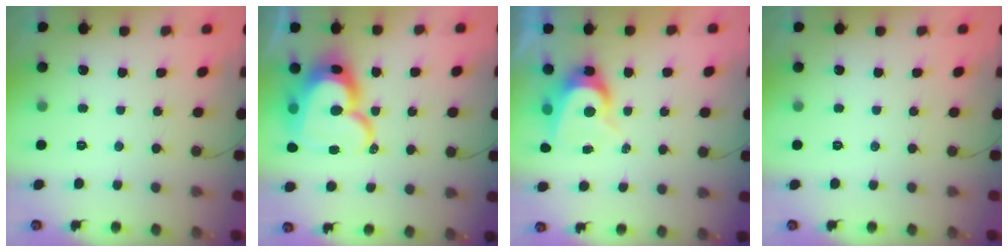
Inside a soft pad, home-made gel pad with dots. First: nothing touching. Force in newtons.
{"total": 23.0, "press": 23.0, "slide": 1.9}
{"total": 8.8, "press": 8.8, "slide": 0.4}
{"total": 0.0}